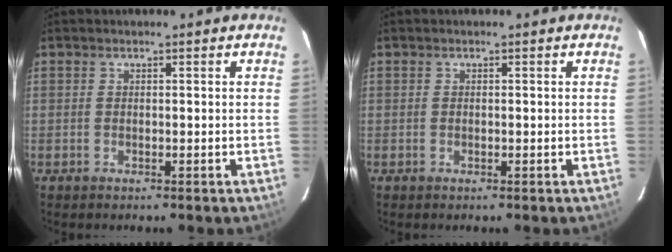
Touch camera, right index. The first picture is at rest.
{"total": 0.0}